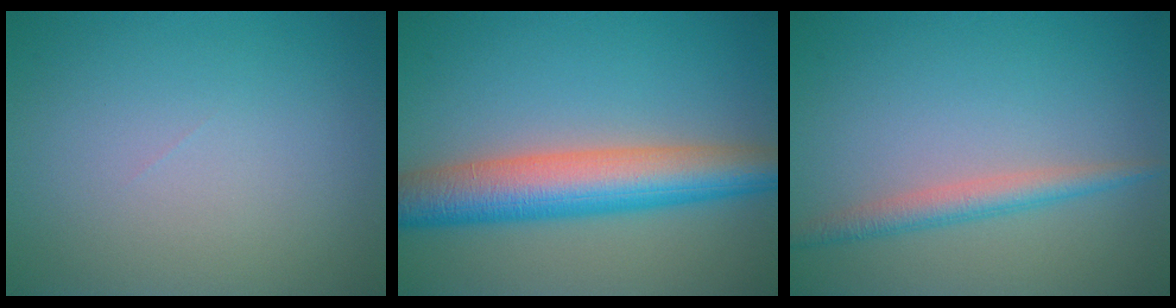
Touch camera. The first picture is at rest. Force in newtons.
{"total": 8.1, "press": 8.1, "slide": 0.4}
{"total": 2.5, "press": 2.5, "slide": 0.1}